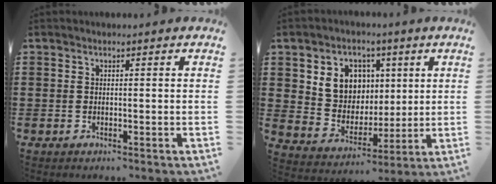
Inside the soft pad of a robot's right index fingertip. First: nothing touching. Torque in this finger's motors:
{"motor_torque": [0.85, 0.45, 0.46, 0.10]}